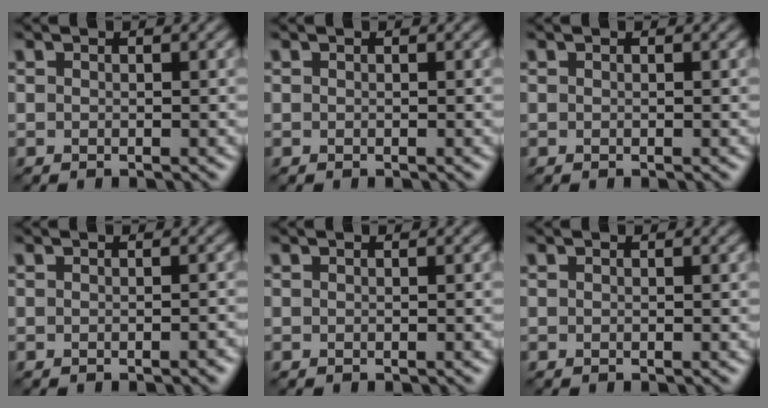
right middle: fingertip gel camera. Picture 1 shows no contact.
{"total": 0.0}
{"total": 0.0}
{"total": 0.8, "force": [-0.5, 0.2, 0.6], "torque": [-0.008, 0.002, -0.005]}
{"total": 0.0}
{"total": 0.0}